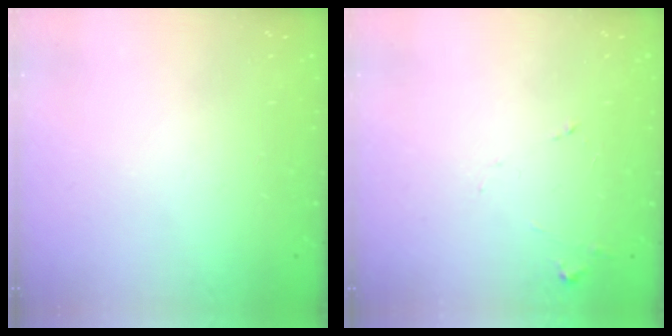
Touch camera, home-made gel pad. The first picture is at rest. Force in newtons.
{"total": 7.6, "press": 7.6, "slide": 0.6}